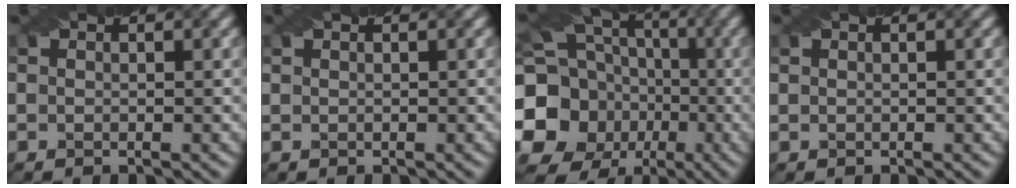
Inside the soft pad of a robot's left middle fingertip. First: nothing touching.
{"total": 0.0}
{"total": 20.7, "force": [-2.5, 18.9, 8.1], "torque": [-0.189, -0.019, -0.084]}
{"total": 0.0}